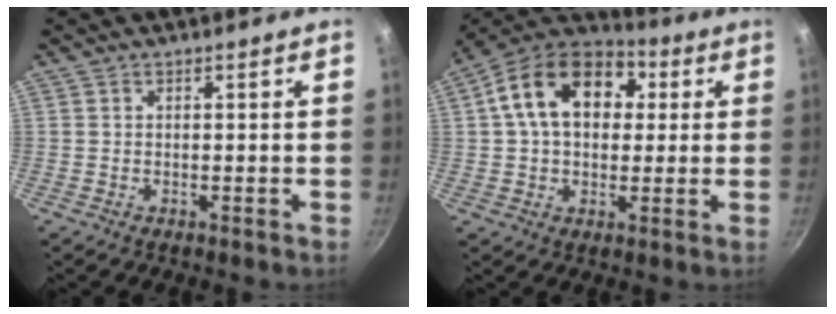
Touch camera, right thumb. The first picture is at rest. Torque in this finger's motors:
{"motor_torque": [-0.15, 3.28, 1.56, -0.29, 0.17]}